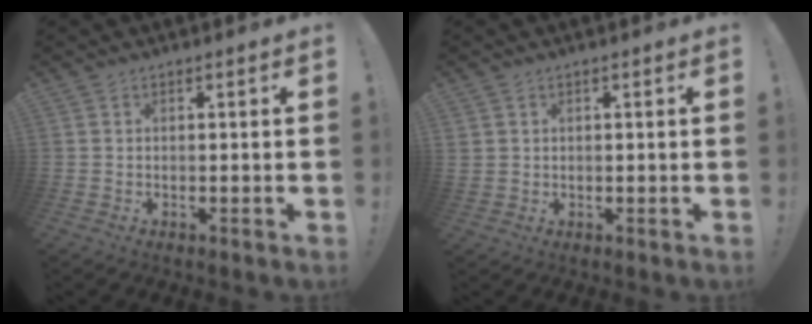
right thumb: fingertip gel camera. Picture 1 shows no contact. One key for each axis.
{"total": 2.2, "fx": 1.2, "fy": 1.7, "fz": 0.4, "tx": 0.000, "ty": -0.004, "tz": 0.022}